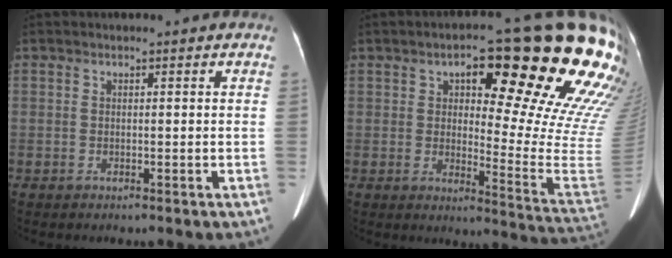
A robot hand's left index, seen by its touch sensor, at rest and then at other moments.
{"total": 24.5, "force": [15.0, 4.8, 18.8], "torque": [-0.184, -0.022, 0.181]}